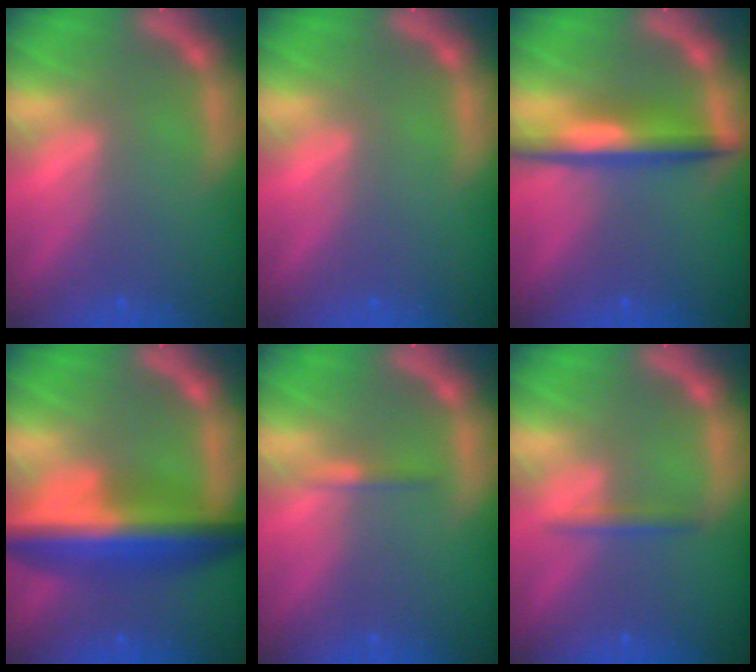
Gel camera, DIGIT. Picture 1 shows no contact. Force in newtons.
{"total": 0.0}
{"total": 5.0}
{"total": 9.5}
{"total": 0.9}
{"total": 1.4}